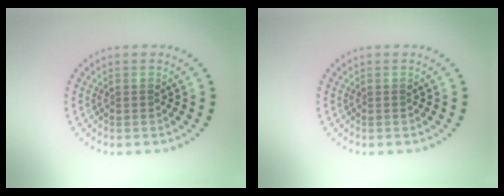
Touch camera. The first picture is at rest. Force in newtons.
{"total": 0.0}